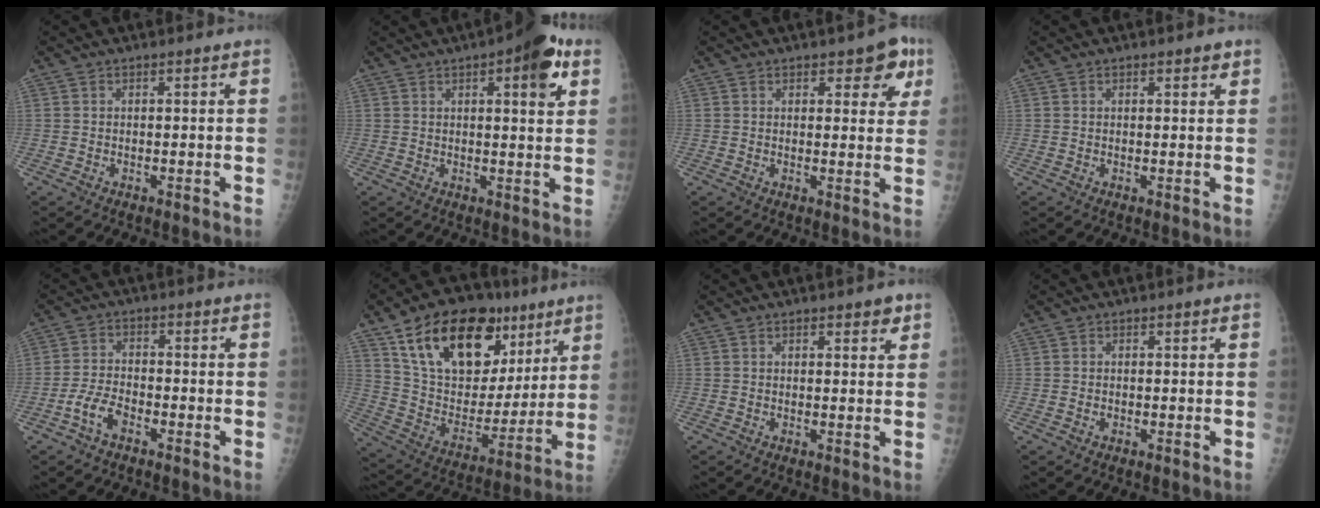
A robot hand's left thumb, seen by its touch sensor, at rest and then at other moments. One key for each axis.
{"total": 9.4, "fx": 4.1, "fy": 2.9, "fz": 7.9, "tx": -0.088, "ty": -0.009, "tz": 0.047}
{"total": 6.5, "fx": 3.2, "fy": 3.1, "fz": 4.7, "tx": -0.021, "ty": -0.011, "tz": 0.032}
{"total": 1.5, "fx": 1.0, "fy": 0.7, "fz": 1.0, "tx": -0.005, "ty": -0.003, "tz": 0.010}
{"total": 4.9, "fx": -2.7, "fy": 2.6, "fz": 3.1, "tx": -0.062, "ty": 0.018, "tz": -0.055}
{"total": 25.6, "fx": 13.7, "fy": 15.0, "fz": 15.6, "tx": -0.218, "ty": -0.022, "tz": 0.242}
{"total": 2.5, "fx": 1.6, "fy": 1.0, "fz": 1.7, "tx": -0.008, "ty": -0.007, "tz": 0.018}
{"total": 0.7, "fx": -0.1, "fy": 0.6, "fz": 0.4, "tx": -0.004, "ty": 0.001, "tz": -0.002}